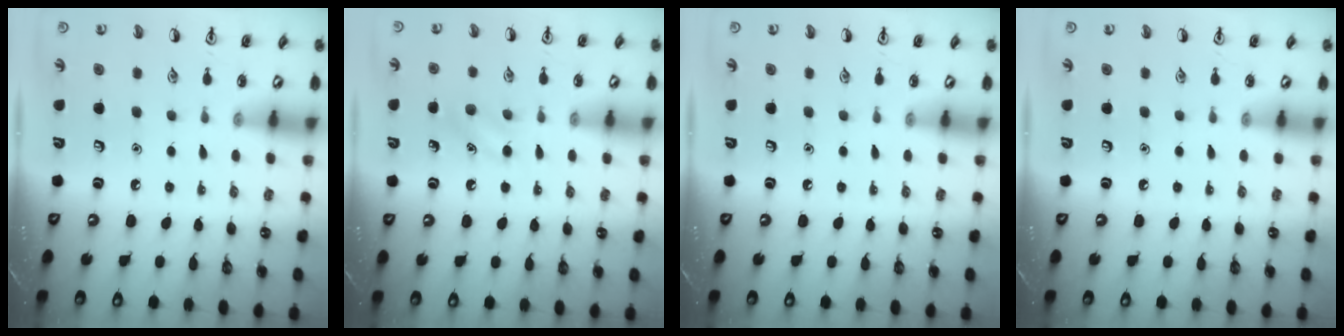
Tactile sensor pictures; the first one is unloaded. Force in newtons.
{"total": 7.7, "press": 7.5, "slide": 1.7}
{"total": 0.0}
{"total": 0.0}